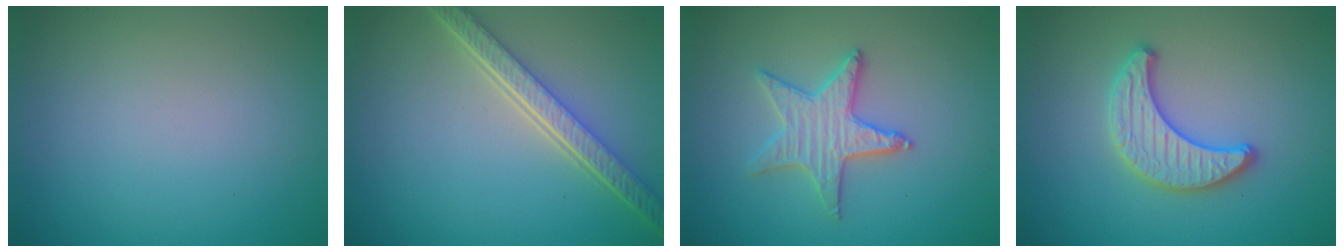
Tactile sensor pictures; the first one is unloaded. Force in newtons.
{"total": 5.3, "press": 3.9, "slide": 3.6}
{"total": 3.3, "press": 3.3, "slide": 0.1}
{"total": 3.4, "press": 3.4, "slide": 0.2}